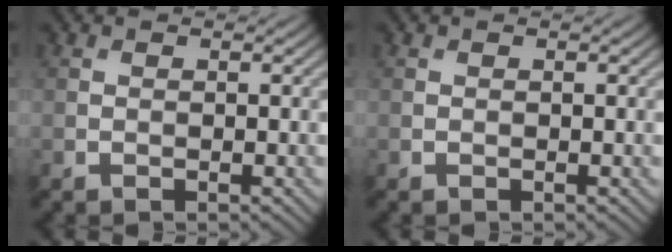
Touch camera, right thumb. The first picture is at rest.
{"total": 0.0}